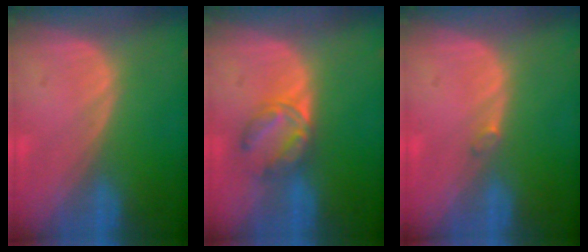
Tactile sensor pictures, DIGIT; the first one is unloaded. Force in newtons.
{"total": 5.0, "press": 5.0, "slide": 0.5}
{"total": 0.6, "press": 0.6, "slide": 0.1}